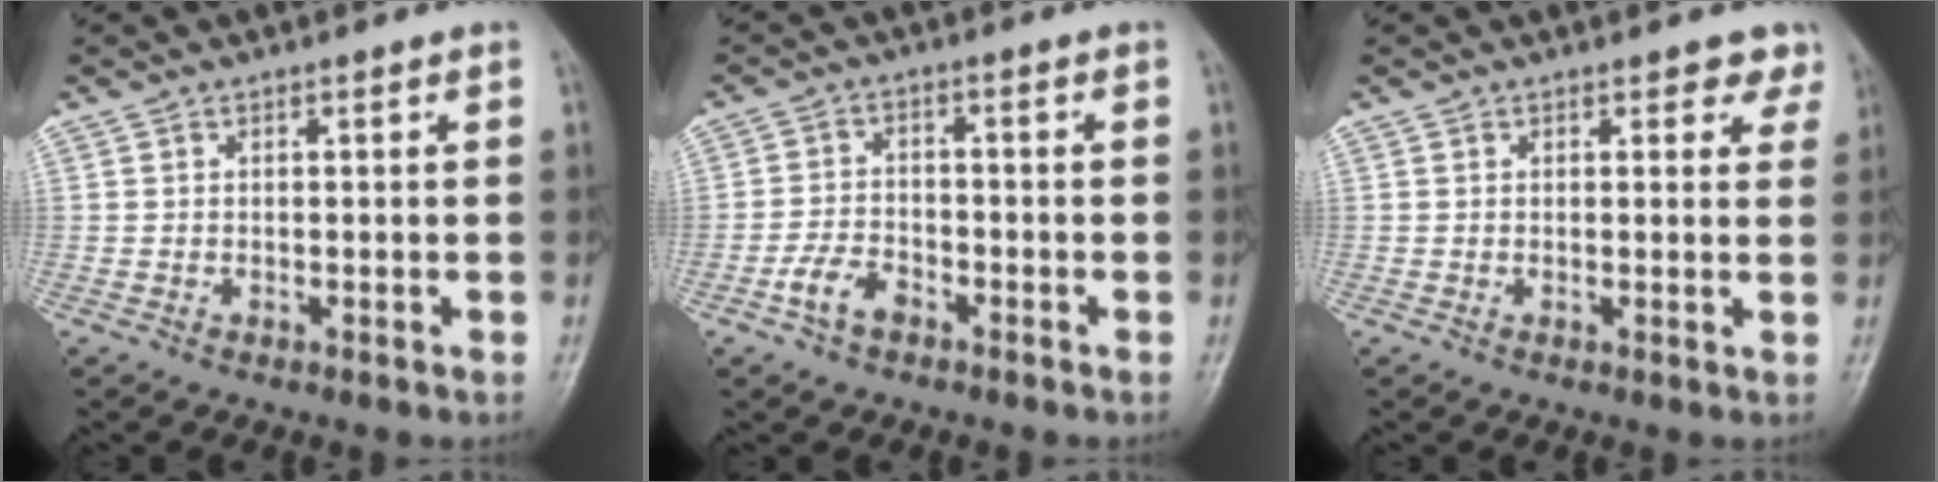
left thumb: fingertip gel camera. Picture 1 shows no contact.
{"total": 5.0, "force": [-2.9, 3.0, 2.8], "torque": [-0.049, 0.019, -0.058]}
{"total": 3.2, "force": [2.4, 1.8, 1.1], "torque": [0.018, -0.011, 0.017]}